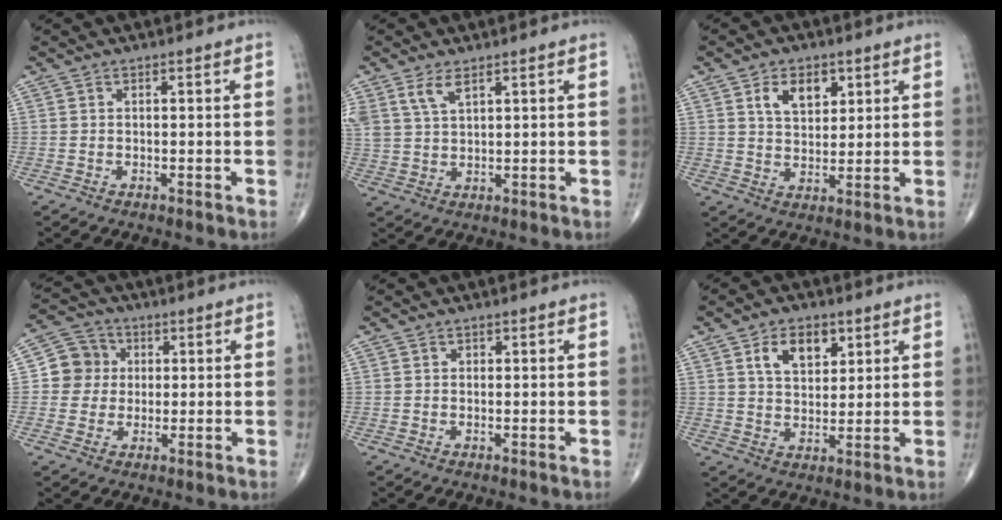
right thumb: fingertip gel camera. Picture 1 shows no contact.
{"total": 5.0, "force": [3.0, 2.2, 3.3], "torque": [-0.069, -0.008, 0.068]}
{"total": 7.2, "force": [3.2, 4.5, 4.6], "torque": [-0.050, -0.017, 0.056]}
{"total": 7.2, "force": [0.7, 7.0, 1.7], "torque": [0.005, 0.010, 0.002]}
{"total": 0.6, "force": [0.1, 0.5, 0.2], "torque": [0.006, 0.002, 0.001]}
{"total": 8.1, "force": [3.7, 5.0, 5.2], "torque": [-0.059, -0.016, 0.062]}